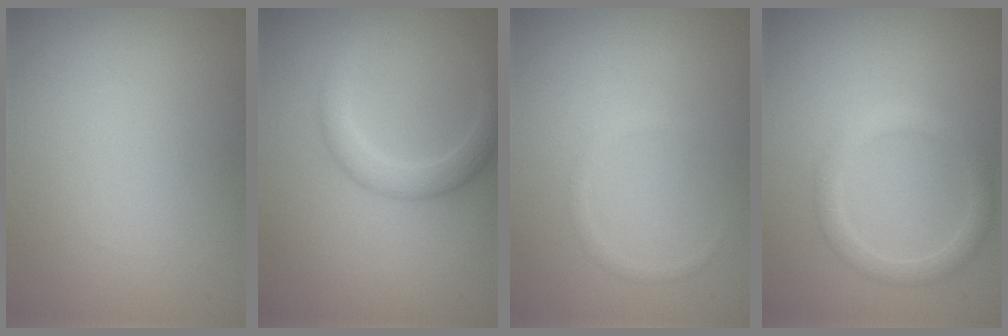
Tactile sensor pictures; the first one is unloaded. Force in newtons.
{"total": 2.5, "press": 2.5, "slide": 0.0}
{"total": 0.7, "press": 0.7, "slide": 0.0}
{"total": 2.2, "press": 2.1, "slide": 0.2}